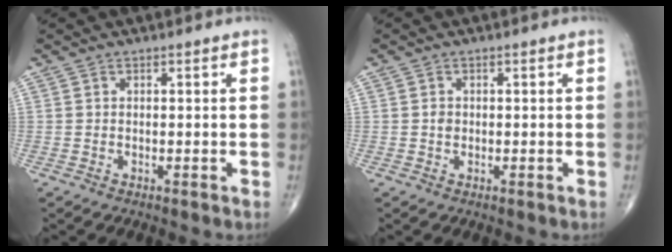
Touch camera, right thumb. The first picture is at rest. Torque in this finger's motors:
{"motor_torque": [0.38, 0.33, 0.33, 0.14, -0.01]}